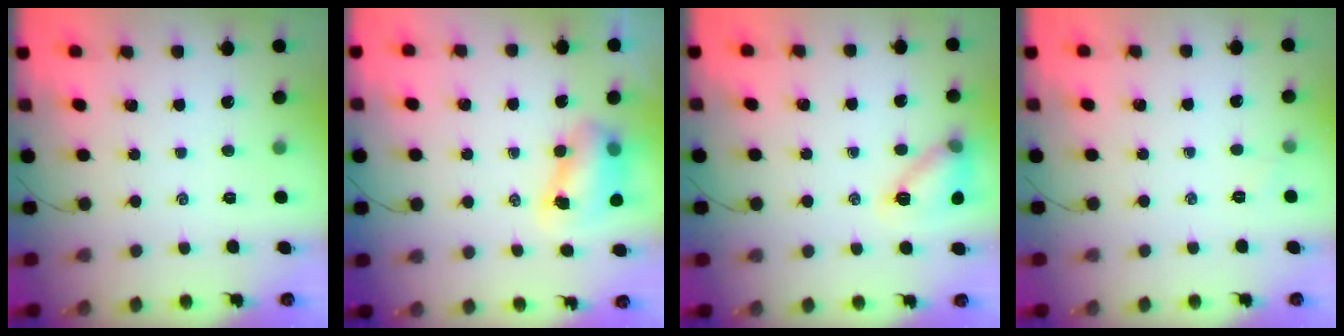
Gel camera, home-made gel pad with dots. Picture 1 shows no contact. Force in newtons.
{"total": 8.6, "press": 8.5, "slide": 1.7}
{"total": 11.7, "press": 11.6, "slide": 1.5}
{"total": 3.4, "press": 3.3, "slide": 1.1}